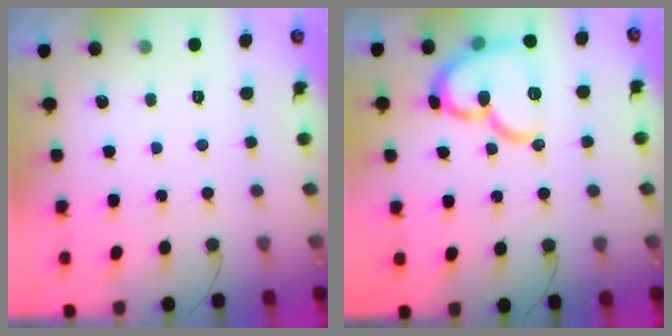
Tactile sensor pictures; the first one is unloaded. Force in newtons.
{"total": 16.7, "press": 16.6, "slide": 1.9}